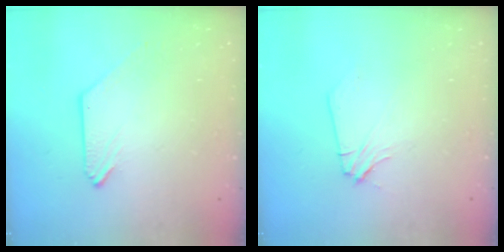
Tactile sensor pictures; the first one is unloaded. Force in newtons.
{"total": 2.9, "press": 2.9, "slide": 0.5}